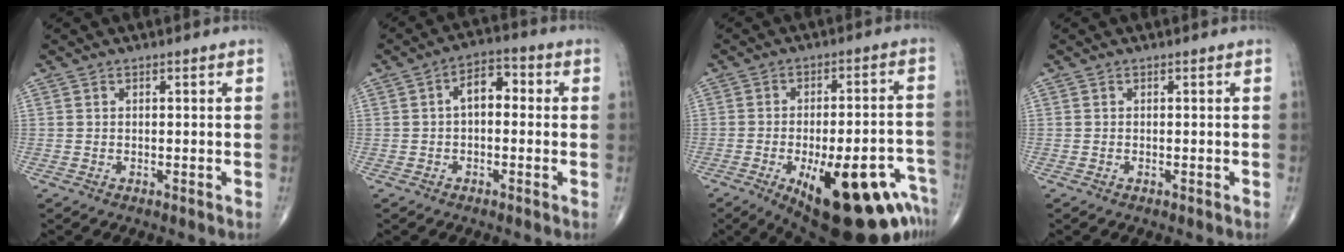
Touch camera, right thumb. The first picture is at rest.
{"total": 6.2, "force": [0.4, 3.6, 5.1], "torque": [-0.063, 0.026, -0.004]}
{"total": 24.8, "force": [-12.5, 9.1, 19.4], "torque": [-0.179, 0.051, -0.162]}
{"total": 0.0}